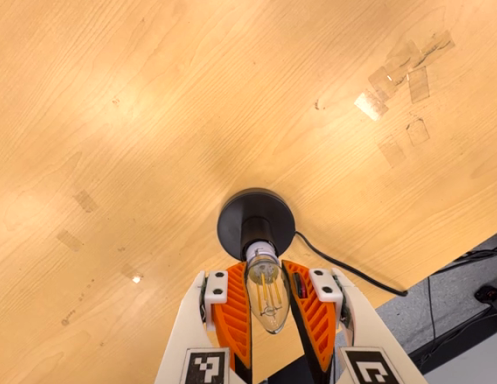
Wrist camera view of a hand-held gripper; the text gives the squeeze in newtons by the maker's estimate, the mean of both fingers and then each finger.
{"total": 14.6, "left": 15.2, "right": 14.0}